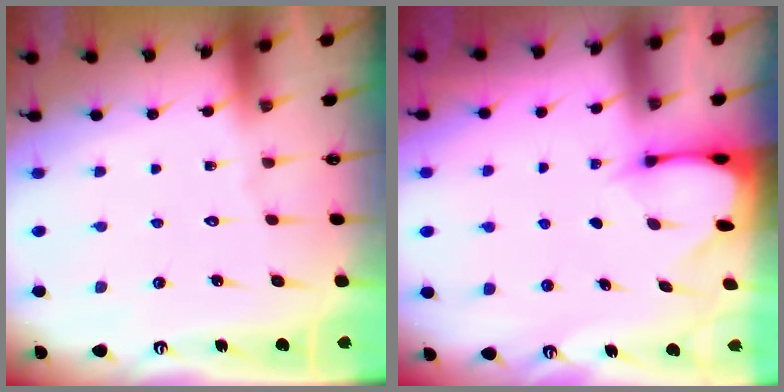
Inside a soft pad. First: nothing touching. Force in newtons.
{"total": 2.6, "press": 2.5, "slide": 0.3}